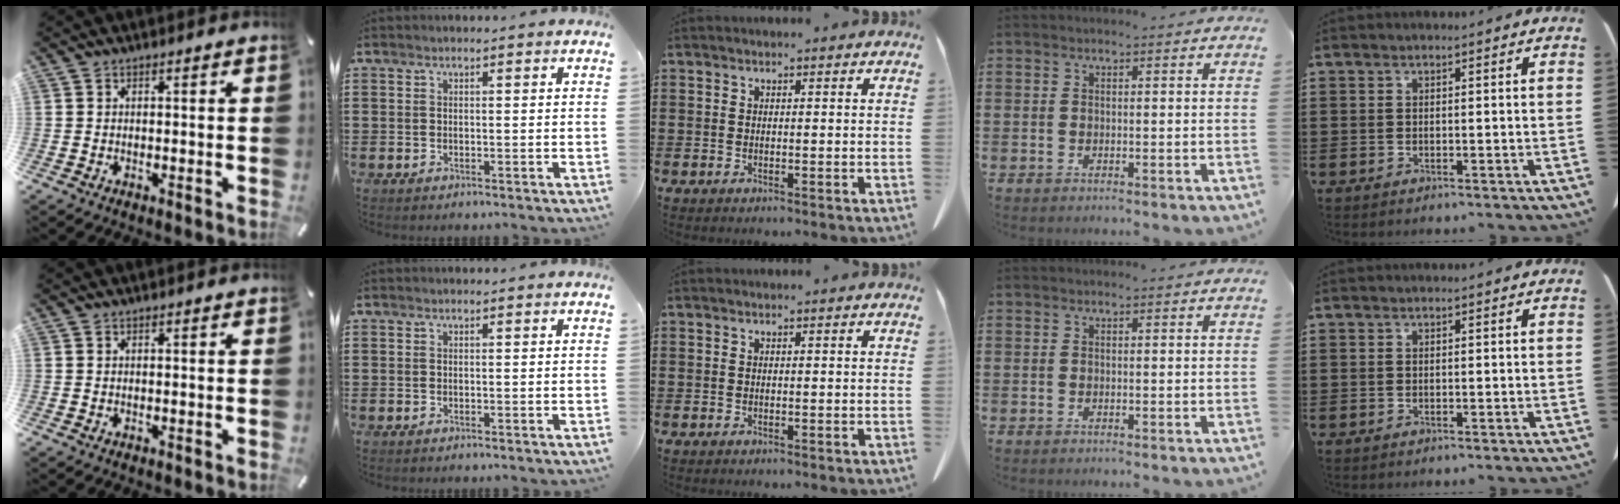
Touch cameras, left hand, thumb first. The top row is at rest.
{}